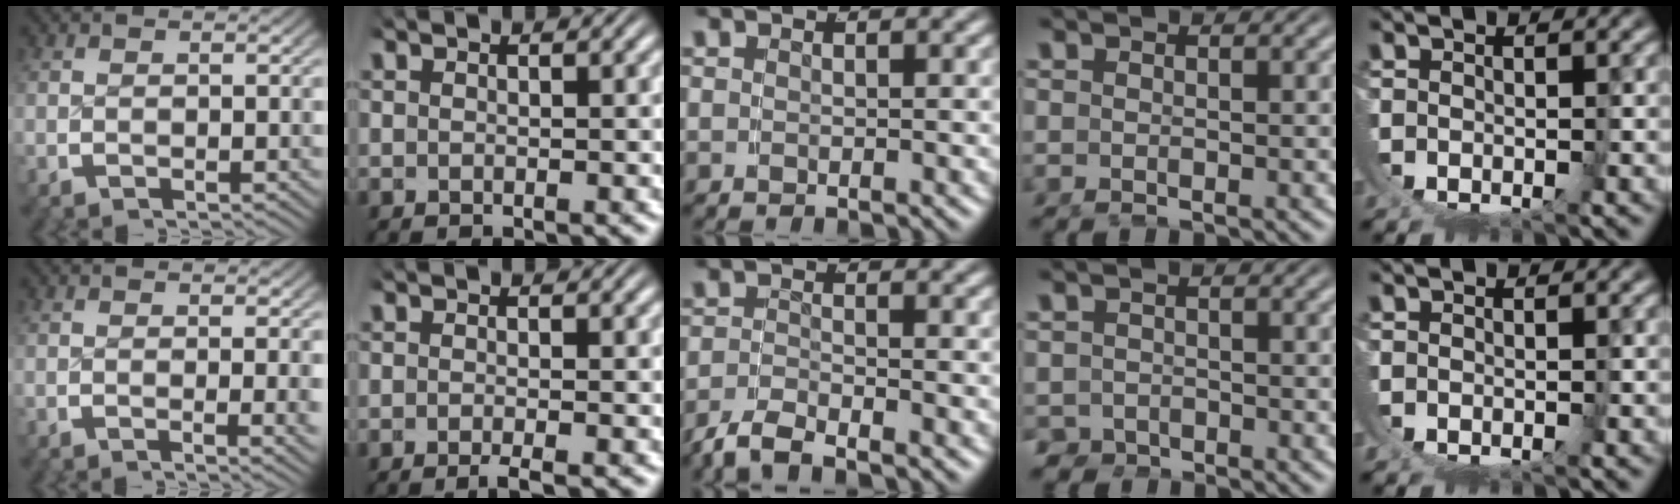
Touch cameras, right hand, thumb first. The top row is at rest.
{"thumb": {"total": 1.9, "force": [-0.1, 0.4, 1.9], "torque": [-0.023, -0.004, -0.002]}, "index": {"total": 1.4, "force": [-1.0, 0.1, 0.9], "torque": [-0.006, 0.009, -0.024]}, "middle": {"total": 2.8, "force": [-2.6, 0.2, 1.0], "torque": [-0.017, -0.006, -0.043]}, "ring": {"total": 3.5, "force": [-2.5, 2.4, 0.4], "torque": [-0.008, -0.021, -0.044]}}